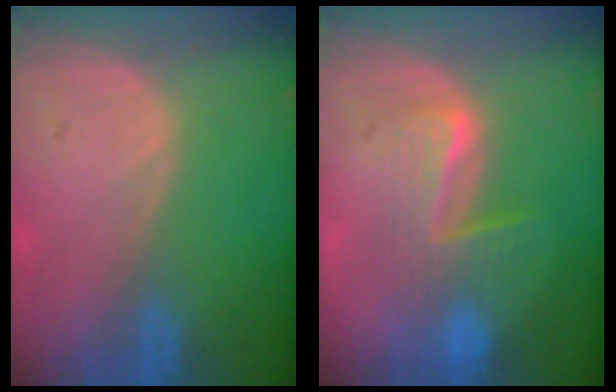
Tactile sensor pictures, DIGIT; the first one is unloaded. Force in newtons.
{"total": 6.5, "press": 6.3, "slide": 1.2}